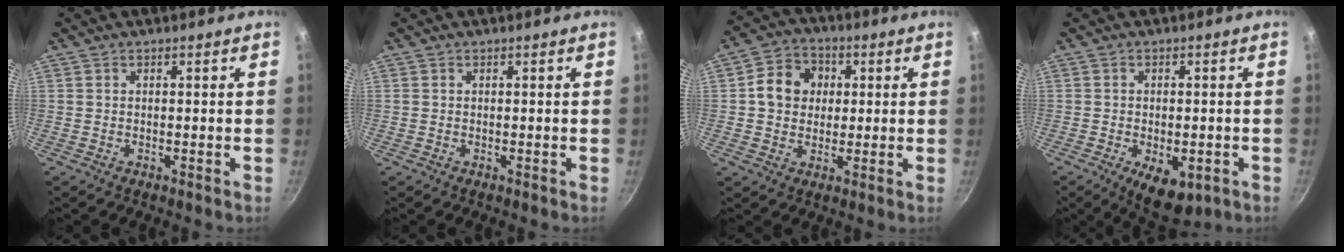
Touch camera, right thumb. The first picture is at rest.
{"total": 0.0}
{"total": 9.3, "force": [1.1, 7.9, 4.8], "torque": [-0.054, 0.010, 0.011]}
{"total": 8.8, "force": [-3.5, 4.5, 6.7], "torque": [-0.091, 0.000, -0.041]}